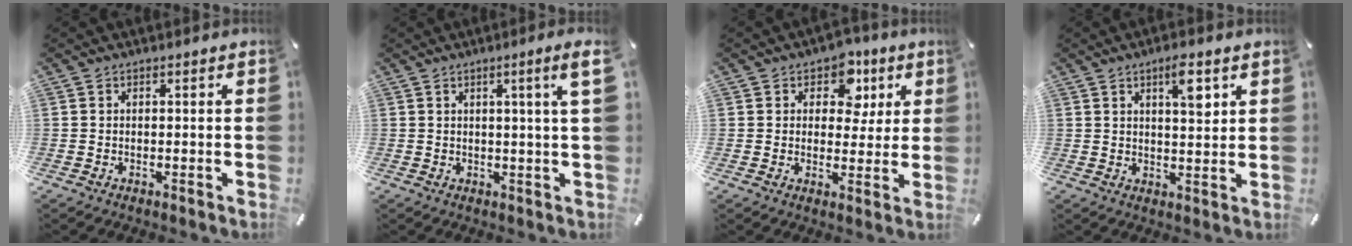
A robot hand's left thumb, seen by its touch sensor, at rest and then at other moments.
{"total": 5.4, "force": [2.1, -0.3, 5.0], "torque": [-0.089, -0.005, 0.030]}
{"total": 8.9, "force": [3.6, 6.8, 4.4], "torque": [-0.051, -0.013, 0.059]}
{"total": 6.6, "force": [3.3, 2.2, 5.3], "torque": [-0.070, -0.013, 0.047]}